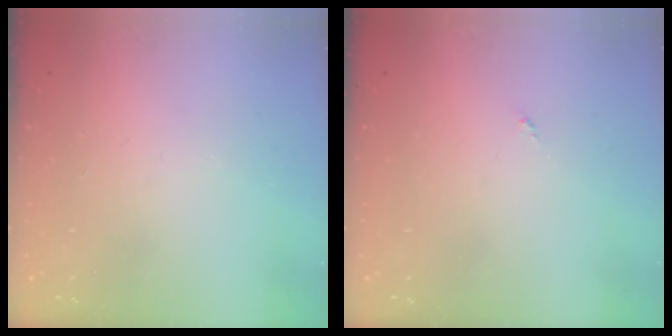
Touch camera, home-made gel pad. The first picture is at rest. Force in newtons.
{"total": 0.0}